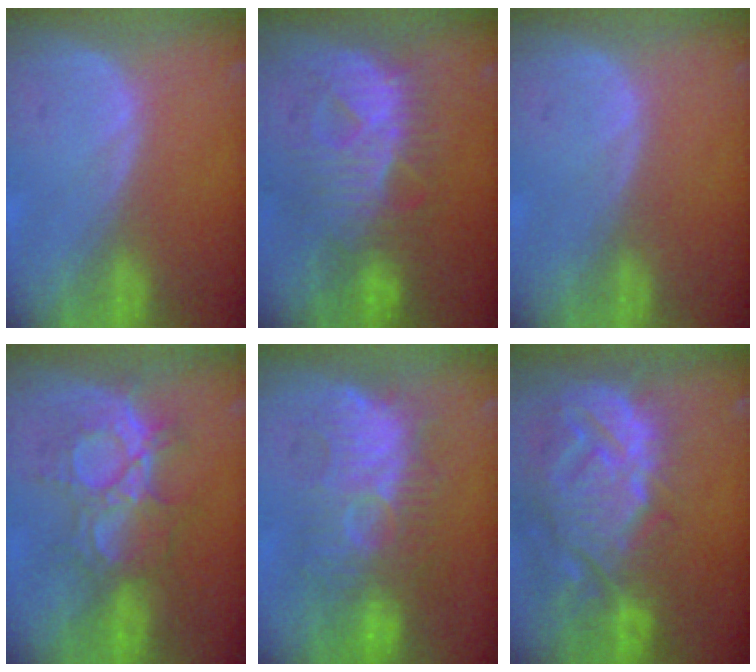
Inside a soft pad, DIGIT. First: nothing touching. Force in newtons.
{"total": 9.0, "press": 9.0, "slide": 0.3}
{"total": 0.0}
{"total": 8.7, "press": 8.5, "slide": 1.9}
{"total": 9.8, "press": 9.8, "slide": 0.8}
{"total": 14.3, "press": 12.3, "slide": 7.4}